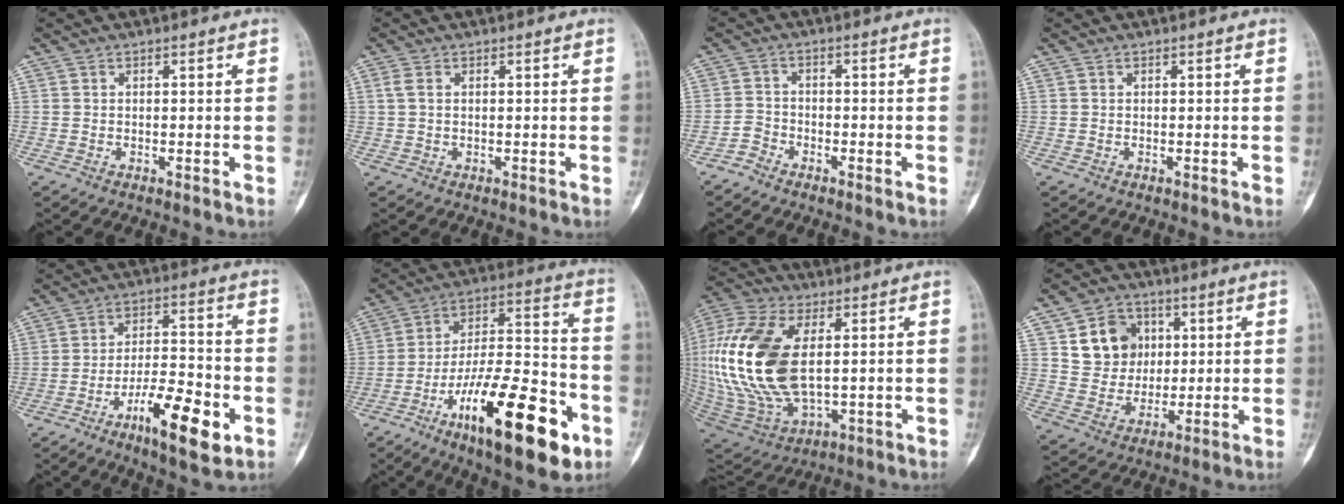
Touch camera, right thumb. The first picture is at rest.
{"total": 1.8, "force": [0.5, 1.1, 1.3], "torque": [-0.040, 0.007, 0.011]}
{"total": 2.7, "force": [-2.2, 1.4, 0.2], "torque": [0.002, 0.011, -0.051]}
{"total": 0.0}
{"total": 13.5, "force": [-6.1, 4.1, 11.3], "torque": [-0.178, 0.029, -0.097]}
{"total": 25.4, "force": [-11.8, 8.3, 20.9], "torque": [-0.318, 0.062, -0.188]}
{"total": 24.1, "force": [2.7, 13.1, 20.1], "torque": [-0.436, -0.016, 0.054]}
{"total": 10.9, "force": [3.4, 9.3, 4.7], "torque": [-0.032, -0.010, 0.065]}